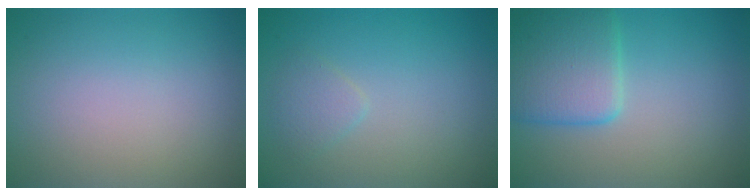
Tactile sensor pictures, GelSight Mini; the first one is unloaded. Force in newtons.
{"total": 1.3, "press": 1.3, "slide": 0.1}
{"total": 4.9, "press": 4.9, "slide": 0.2}